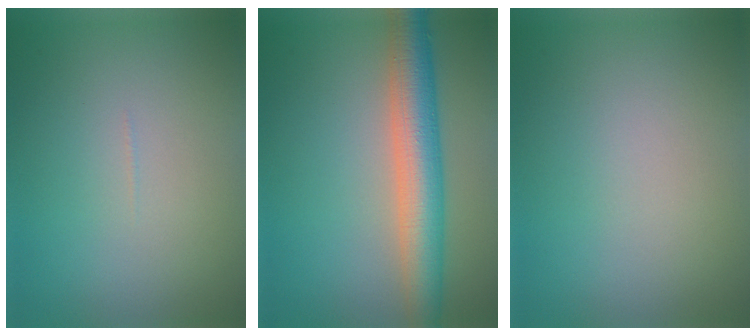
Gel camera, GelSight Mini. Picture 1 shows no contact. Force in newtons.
{"total": 6.0, "press": 6.0, "slide": 0.1}
{"total": 0.0}